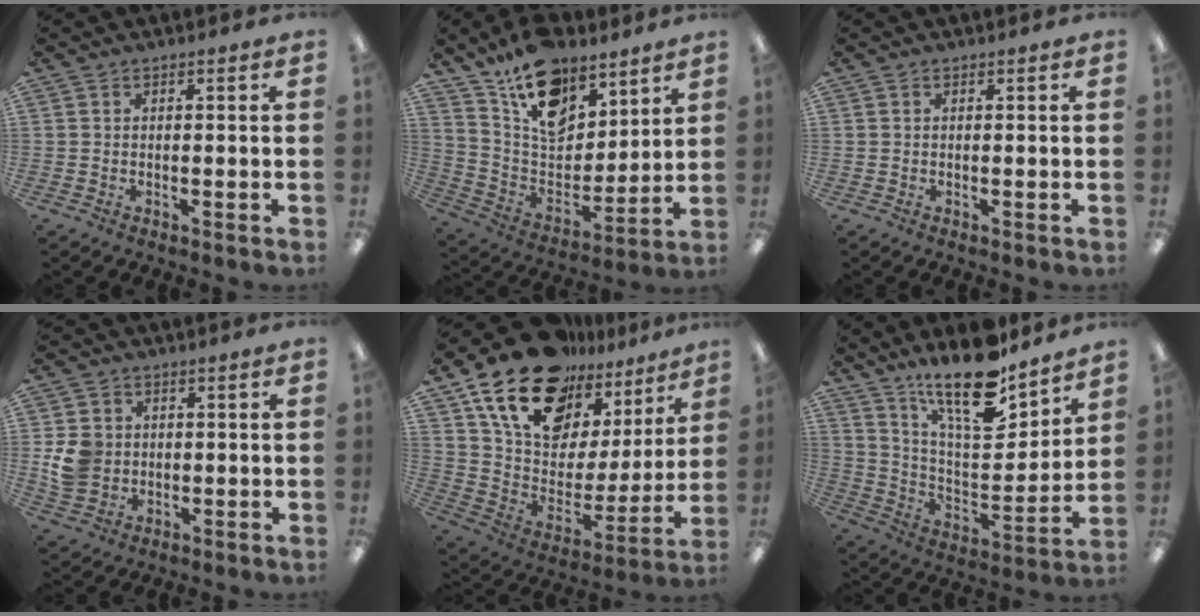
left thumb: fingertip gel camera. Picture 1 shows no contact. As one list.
[{"total": 17.9, "force": [11.9, 10.4, 8.2], "torque": [-0.146, -0.073, 0.221]}, {"total": 0.0}, {"total": 7.3, "force": [0.5, 6.5, 3.2], "torque": [-0.064, 0.010, 0.013]}, {"total": 20.6, "force": [15.5, 10.4, 8.8], "torque": [-0.168, -0.106, 0.280]}, {"total": 18.7, "force": [14.7, 5.5, 10.1], "torque": [-0.187, -0.100, 0.255]}]